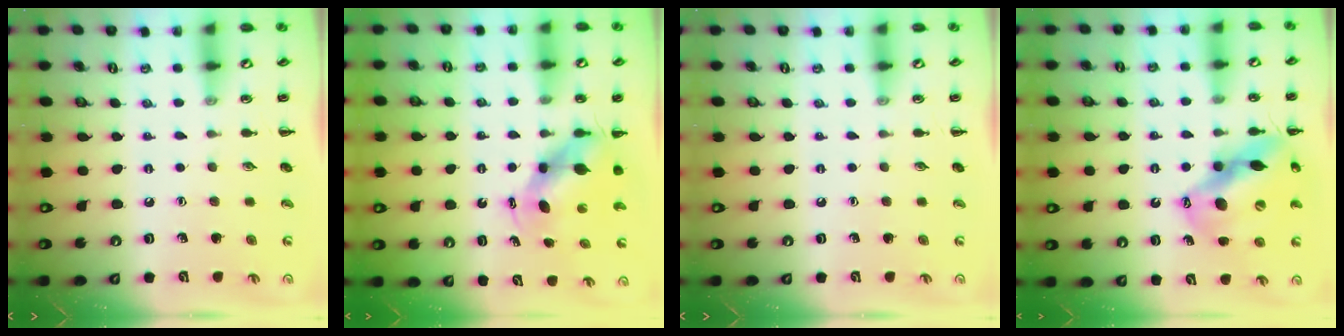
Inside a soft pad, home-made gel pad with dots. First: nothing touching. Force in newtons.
{"total": 5.5, "press": 5.3, "slide": 1.6}
{"total": 0.0}
{"total": 16.1, "press": 15.4, "slide": 4.7}